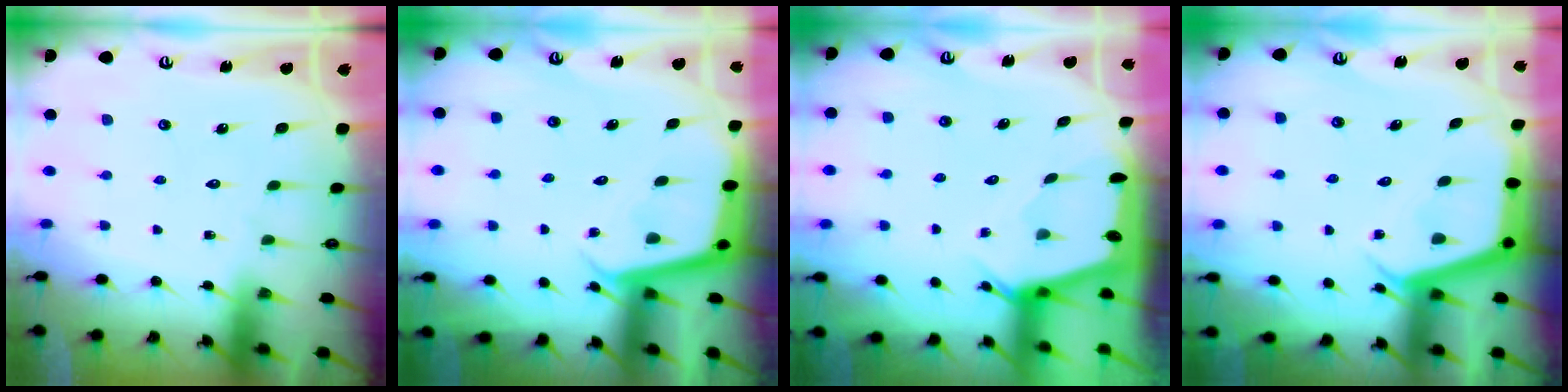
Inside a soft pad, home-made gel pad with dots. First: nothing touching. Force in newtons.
{"total": 3.3, "press": 3.3, "slide": 0.2}
{"total": 2.5, "press": 2.5, "slide": 0.3}
{"total": 3.6, "press": 3.6, "slide": 0.4}